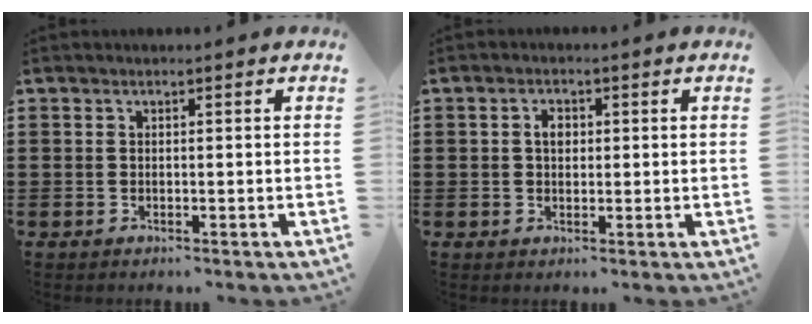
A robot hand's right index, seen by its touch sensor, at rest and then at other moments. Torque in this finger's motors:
{"motor_torque": [0.49, -0.23, 0.24, 0.05]}